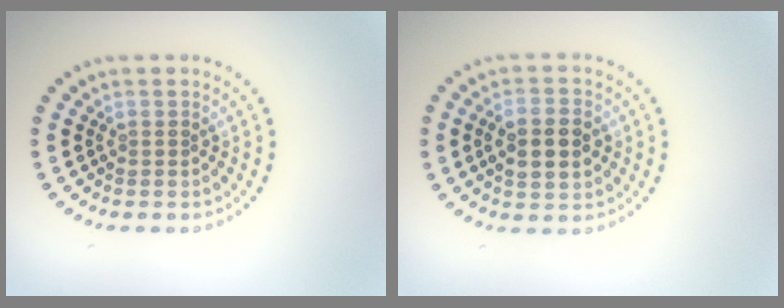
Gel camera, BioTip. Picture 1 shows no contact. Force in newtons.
{"total": 3.7, "press": 3.7, "slide": 0.2}